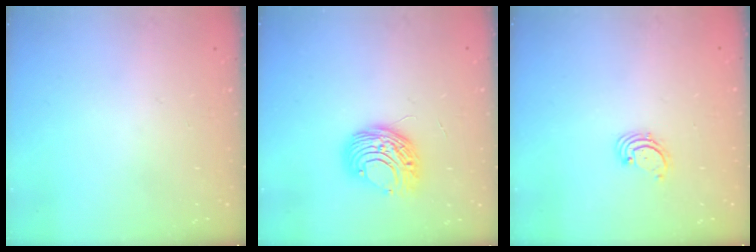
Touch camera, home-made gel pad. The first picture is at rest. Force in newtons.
{"total": 9.0, "press": 8.9, "slide": 0.5}
{"total": 1.7, "press": 1.7, "slide": 0.2}